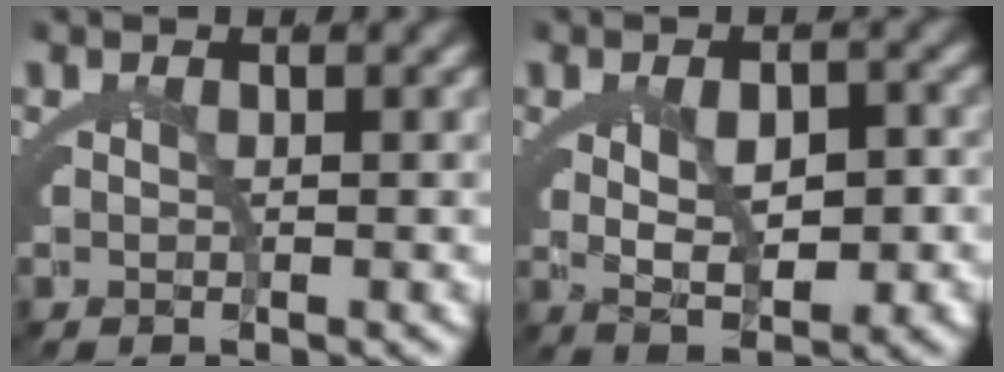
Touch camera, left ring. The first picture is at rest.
{"total": 5.0, "force": [0.0, 2.8, 4.2], "torque": [-0.065, -0.015, 0.012]}